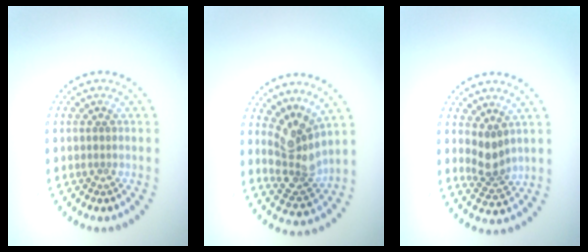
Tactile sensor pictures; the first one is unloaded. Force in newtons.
{"total": 3.7, "press": 3.0, "slide": 2.1}
{"total": 2.4, "press": 1.8, "slide": 1.6}